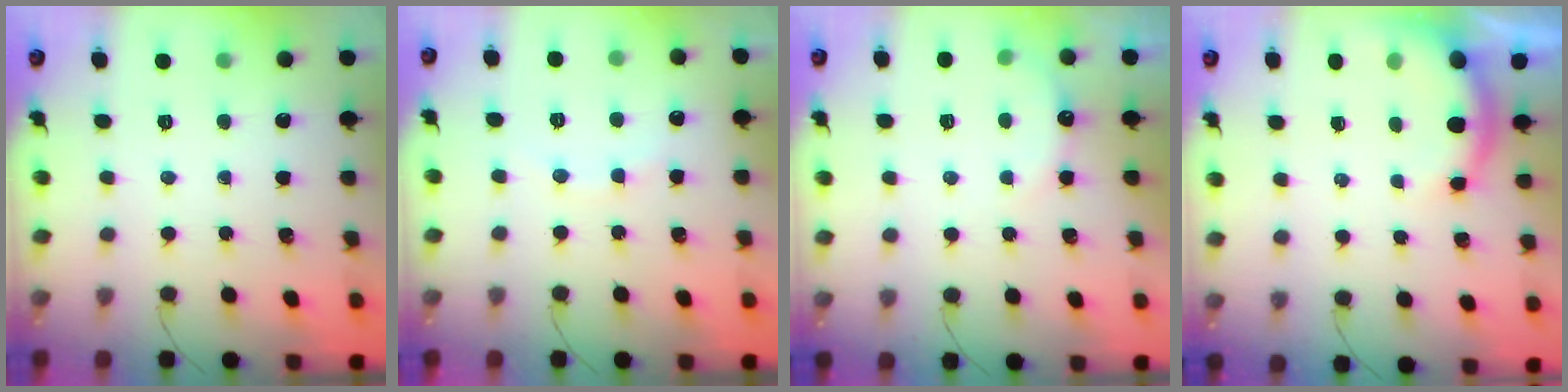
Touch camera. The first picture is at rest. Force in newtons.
{"total": 7.3, "press": 7.1, "slide": 1.5}
{"total": 6.1, "press": 5.9, "slide": 1.3}
{"total": 5.5, "press": 5.4, "slide": 0.9}